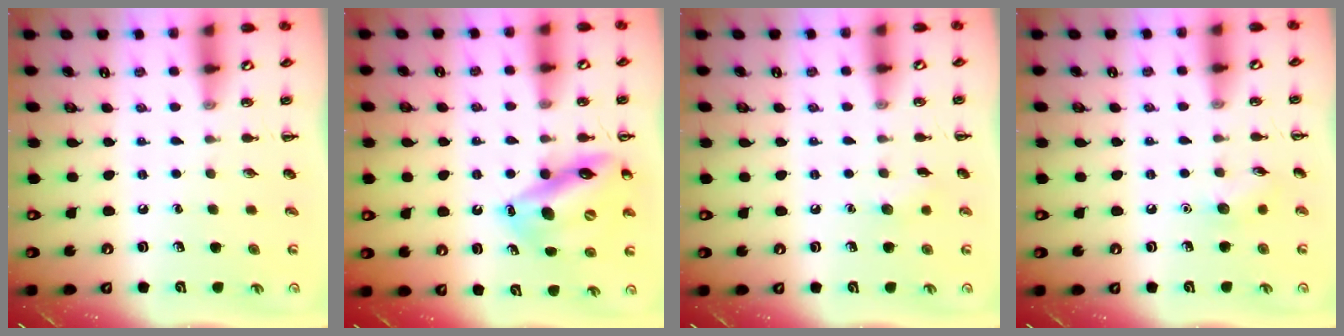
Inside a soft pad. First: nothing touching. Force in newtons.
{"total": 15.0, "press": 14.6, "slide": 3.7}
{"total": 5.1, "press": 5.0, "slide": 0.9}
{"total": 6.0, "press": 5.9, "slide": 1.5}